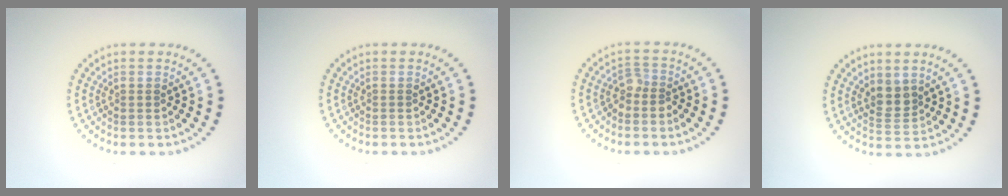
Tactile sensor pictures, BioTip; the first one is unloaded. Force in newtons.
{"total": 0.0}
{"total": 1.7, "press": 1.3, "slide": 1.1}
{"total": 2.0, "press": 1.7, "slide": 0.9}